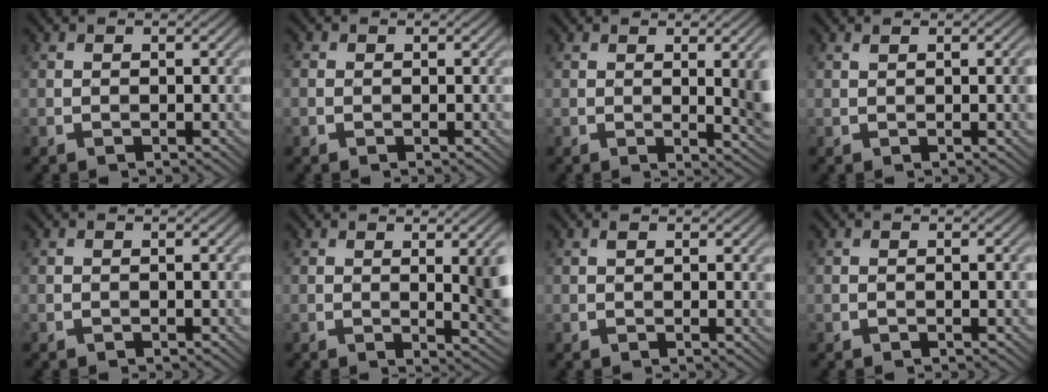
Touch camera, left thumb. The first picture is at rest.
{"total": 0.7, "force": [-0.1, 0.7, 0.3], "torque": [-0.004, -0.002, -0.004]}
{"total": 6.8, "force": [0.3, 1.9, 6.5], "torque": [-0.083, 0.001, 0.008]}
{"total": 1.8, "force": [0.4, 0.3, 1.8], "torque": [-0.026, 0.004, 0.007]}
{"total": 0.0}
{"total": 7.7, "force": [0.7, 2.2, 7.4], "torque": [-0.088, 0.006, 0.010]}
{"total": 1.6, "force": [0.7, 0.4, 1.4], "torque": [-0.026, -0.002, 0.015]}
{"total": 0.7, "force": [0.0, 0.1, 0.7], "torque": [-0.010, -0.001, 0.001]}